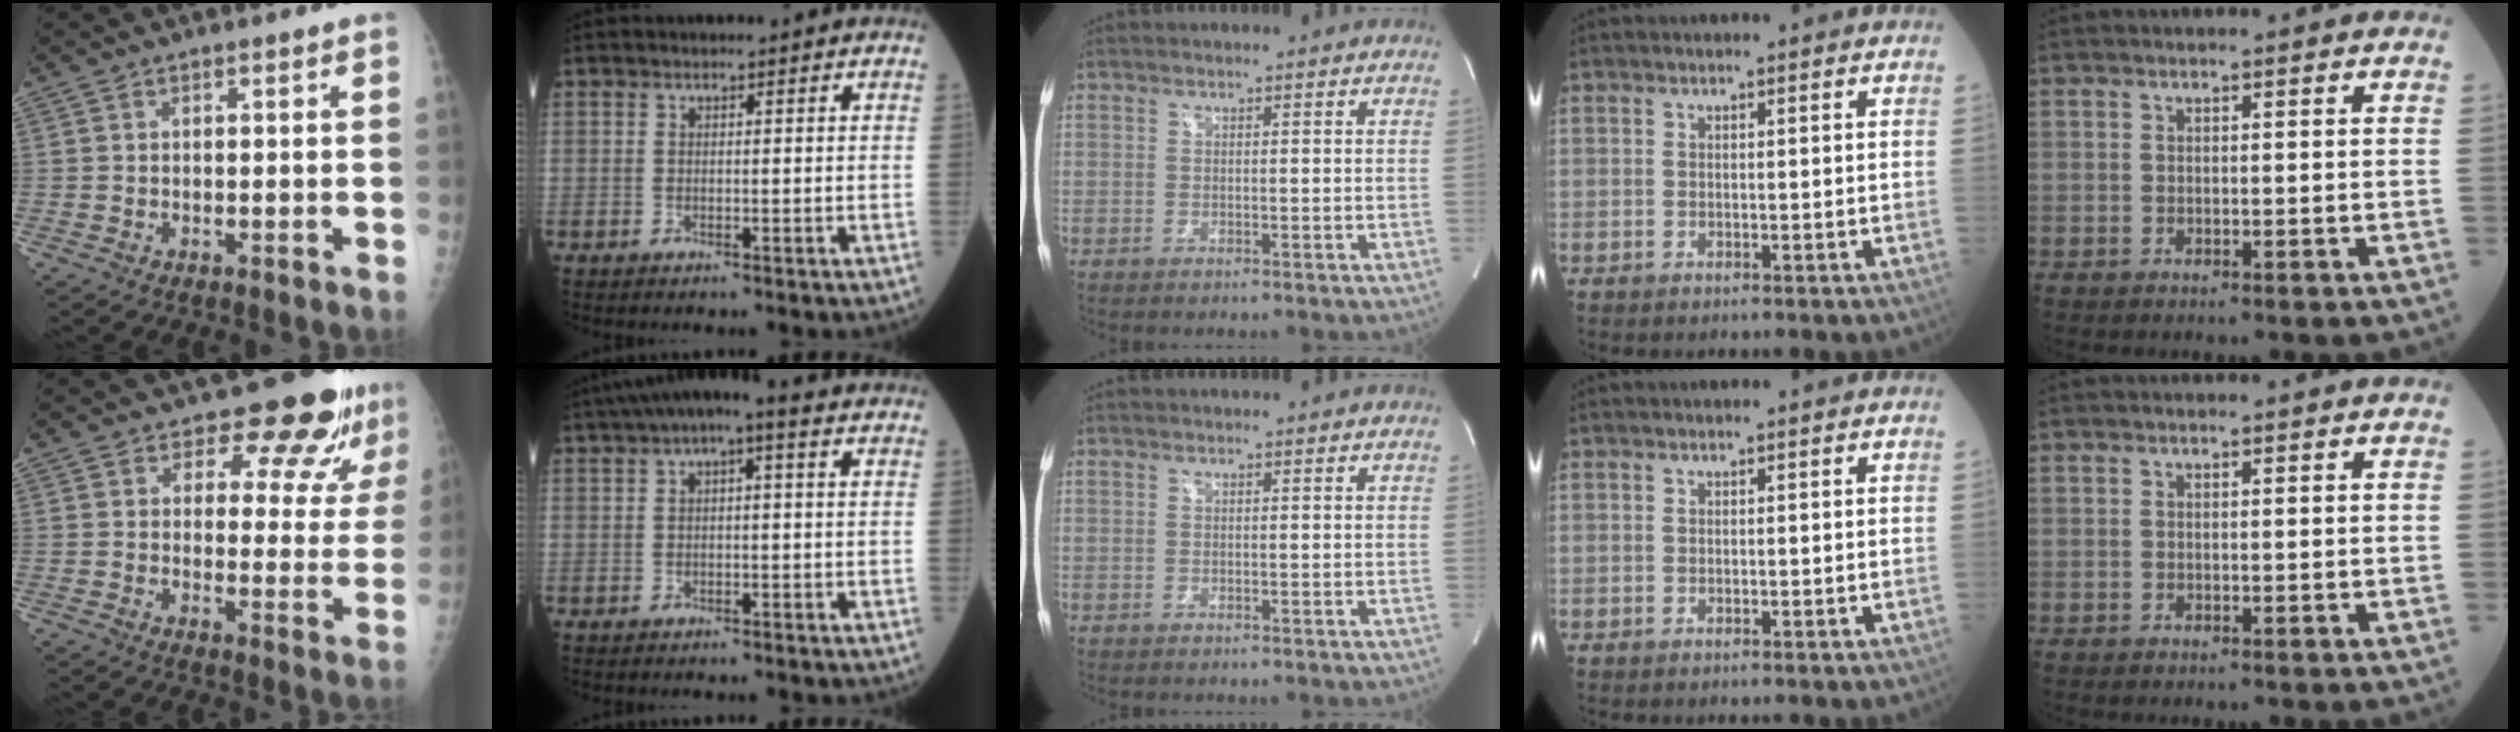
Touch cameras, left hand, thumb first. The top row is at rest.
{"thumb": {"total": 11.4, "force": [9.2, 4.8, 4.5], "torque": [-0.016, -0.066, 0.102]}, "index": {"total": 5.6, "force": [2.4, 1.2, 5.0], "torque": [-0.085, 0.034, 0.032]}}